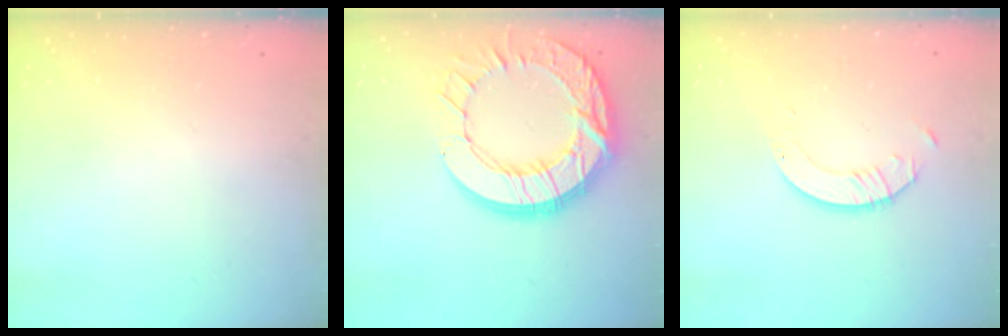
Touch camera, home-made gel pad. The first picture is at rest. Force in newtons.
{"total": 22.1, "press": 22.0, "slide": 2.0}
{"total": 2.1, "press": 2.1, "slide": 0.2}